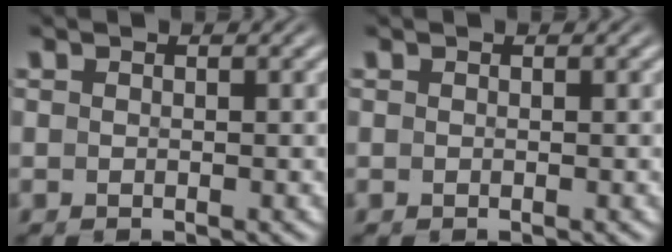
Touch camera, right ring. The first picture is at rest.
{"total": 0.0}